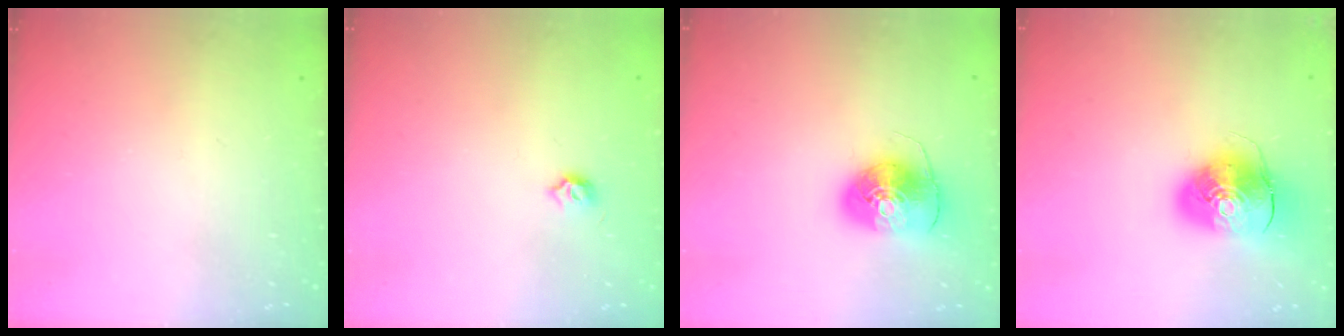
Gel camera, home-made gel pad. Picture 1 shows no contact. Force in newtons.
{"total": 3.9, "press": 3.9, "slide": 0.6}
{"total": 8.6, "press": 8.5, "slide": 1.1}
{"total": 10.8, "press": 10.6, "slide": 1.9}